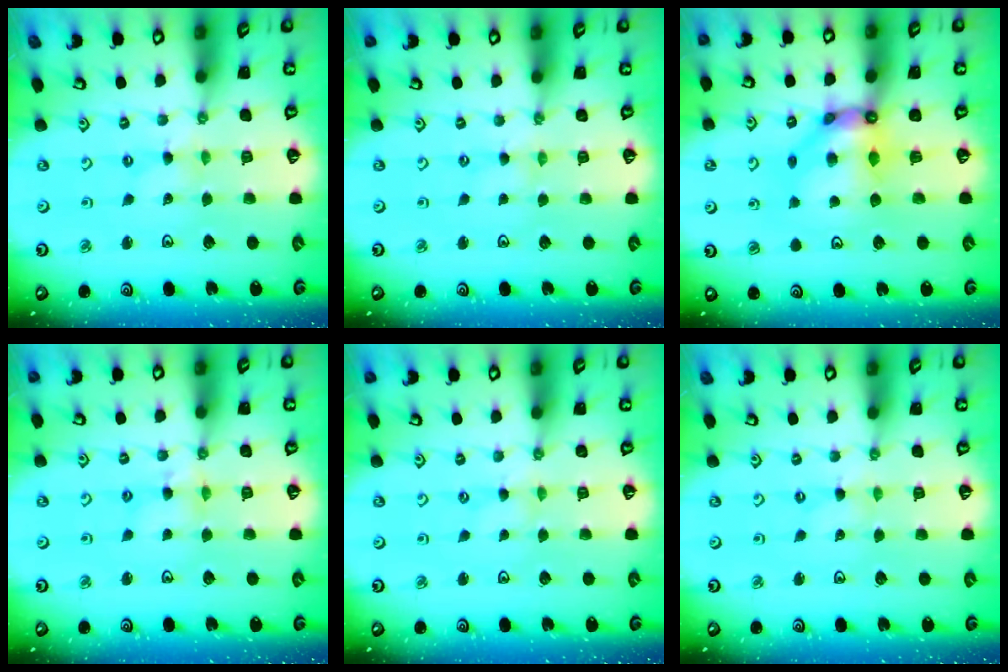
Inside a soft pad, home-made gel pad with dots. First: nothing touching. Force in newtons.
{"total": 1.1, "press": 1.0, "slide": 0.4}
{"total": 10.7, "press": 10.7, "slide": 1.1}
{"total": 5.6, "press": 5.6, "slide": 0.4}
{"total": 0.0}
{"total": 0.0}